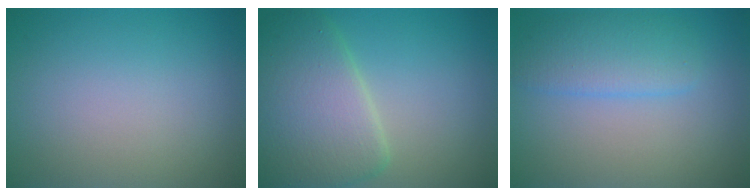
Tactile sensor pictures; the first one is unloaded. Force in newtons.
{"total": 7.2, "press": 7.2, "slide": 0.3}
{"total": 3.4, "press": 3.4, "slide": 0.1}